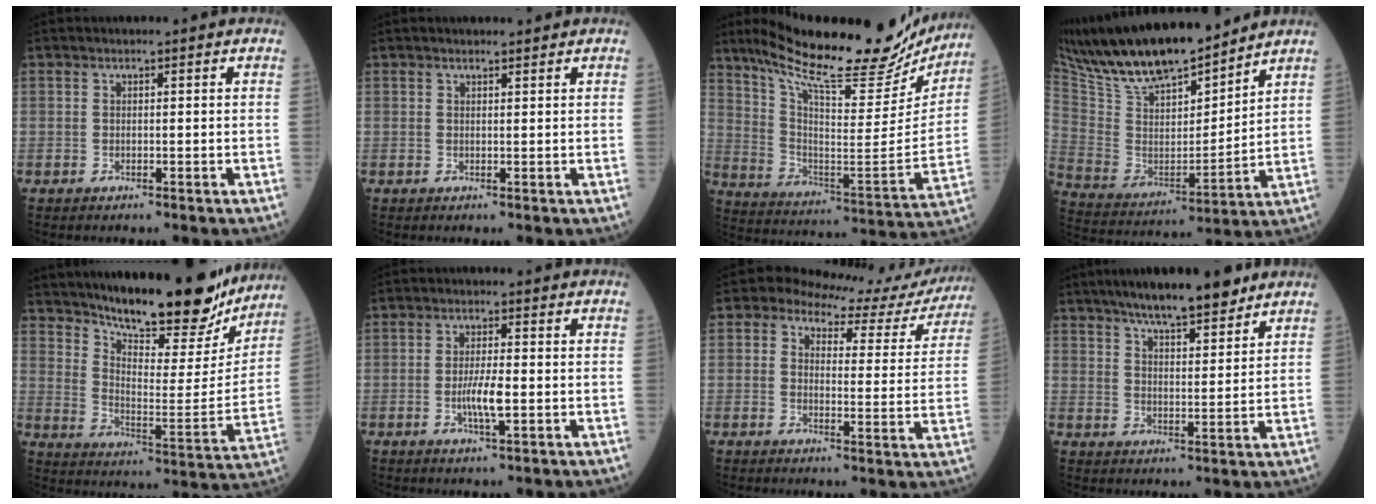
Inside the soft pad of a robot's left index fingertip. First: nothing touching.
{"total": 1.3, "force": [1.3, 0.3, 0.2], "torque": [-0.003, 0.006, 0.018]}
{"total": 26.5, "force": [22.3, 5.7, 13.2], "torque": [-0.221, -0.035, 0.320]}
{"total": 19.6, "force": [16.6, 4.4, 9.3], "torque": [-0.174, 0.001, 0.307]}
{"total": 21.8, "force": [18.8, 4.7, 9.9], "torque": [-0.151, -0.036, 0.265]}
{"total": 4.4, "force": [-1.4, 0.7, 4.1], "torque": [-0.083, -0.009, -0.027]}
{"total": 12.1, "force": [11.2, 3.9, 2.4], "torque": [-0.017, -0.021, 0.108]}
{"total": 11.8, "force": [9.3, 2.1, 6.9], "torque": [-0.105, 0.012, 0.146]}